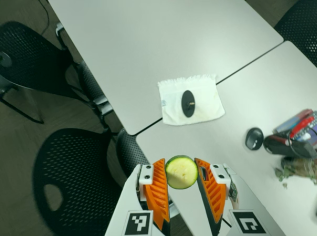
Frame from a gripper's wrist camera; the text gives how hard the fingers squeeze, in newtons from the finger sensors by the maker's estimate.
{"total": 8.3, "left": 7.9, "right": 8.6}